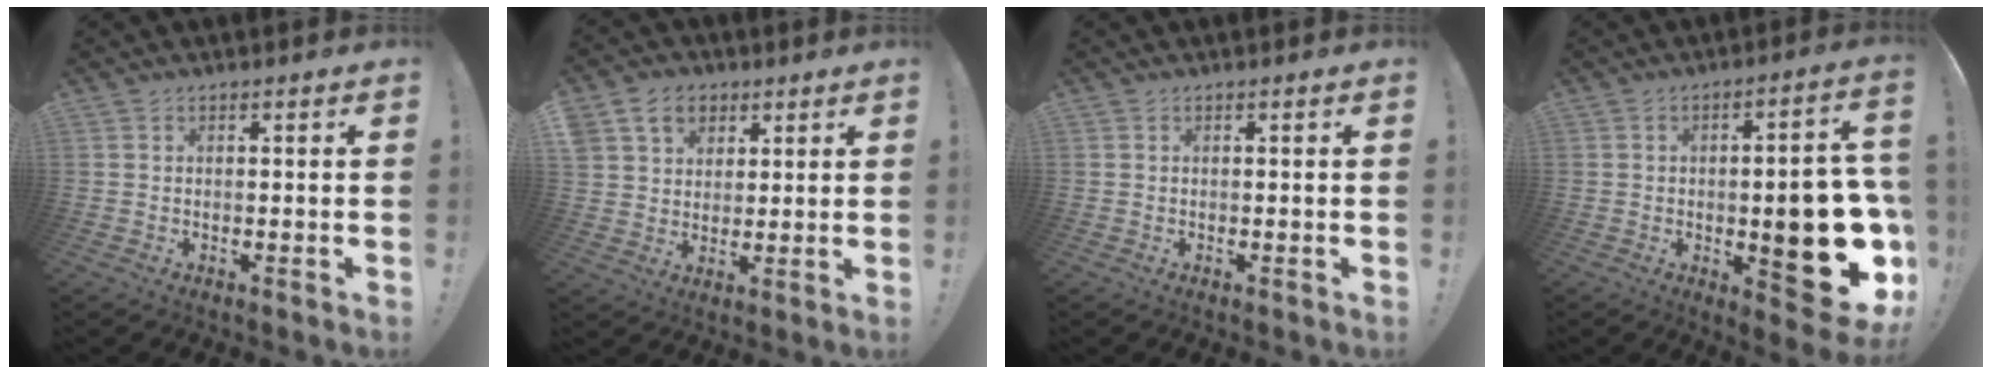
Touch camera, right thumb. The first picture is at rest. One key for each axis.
{"total": 9.8, "fx": 4.7, "fy": 7.8, "fz": 3.6, "tx": -0.054, "ty": -0.017, "tz": 0.097}
{"total": 0.0}
{"total": 20.0, "fx": -3.2, "fy": 6.8, "fz": 18.5, "tx": -0.228, "ty": -0.001, "tz": -0.032}